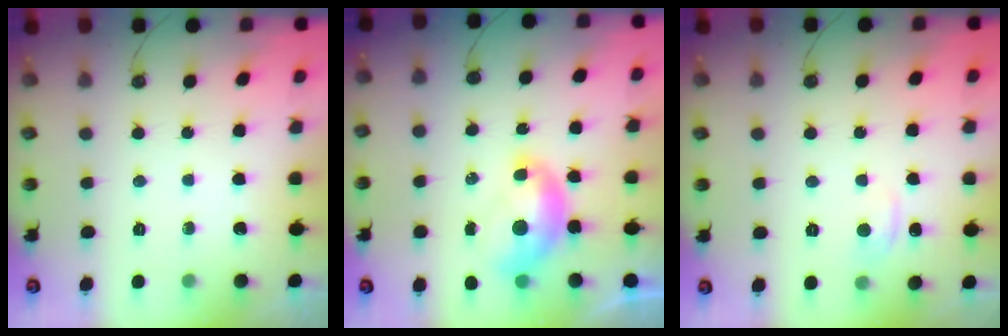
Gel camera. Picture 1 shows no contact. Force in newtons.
{"total": 1.5, "press": 1.4, "slide": 0.6}
{"total": 1.2, "press": 1.0, "slide": 0.7}